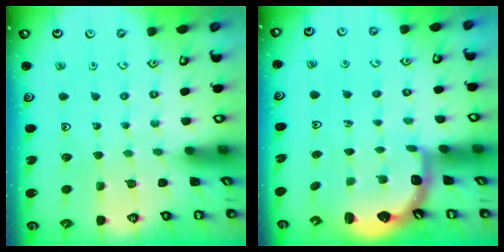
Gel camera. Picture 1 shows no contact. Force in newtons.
{"total": 2.7, "press": 2.0, "slide": 1.9}